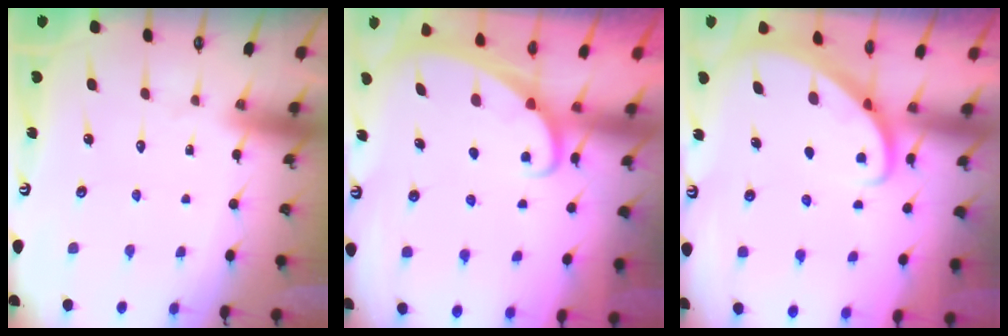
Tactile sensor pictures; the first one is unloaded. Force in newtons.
{"total": 1.9, "press": 1.9, "slide": 0.1}
{"total": 2.3, "press": 2.3, "slide": 0.3}